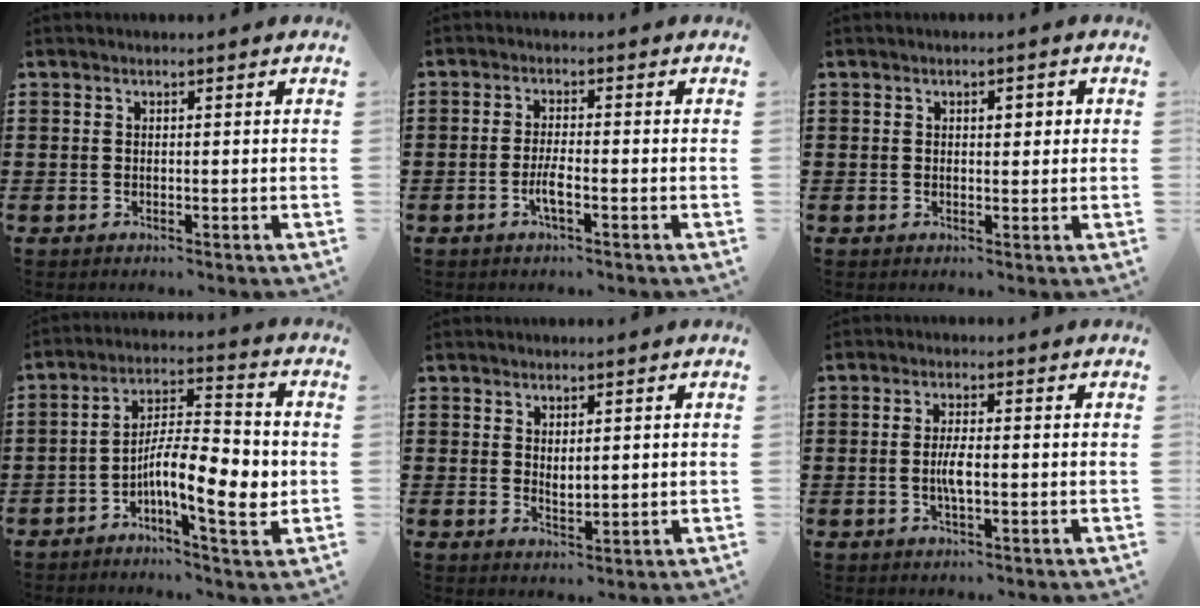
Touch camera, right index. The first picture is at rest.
{"total": 3.0, "force": [-1.4, 0.4, 2.7], "torque": [-0.060, -0.005, -0.029]}
{"total": 1.7, "force": [0.5, 0.9, 1.3], "torque": [-0.018, 0.006, 0.006]}
{"total": 10.3, "force": [-2.7, 2.9, 9.5], "torque": [-0.165, 0.004, -0.045]}
{"total": 1.6, "force": [1.2, 0.6, 0.8], "torque": [-0.016, 0.004, 0.021]}
{"total": 3.5, "force": [-0.6, 0.7, 3.3], "torque": [-0.073, -0.007, -0.014]}